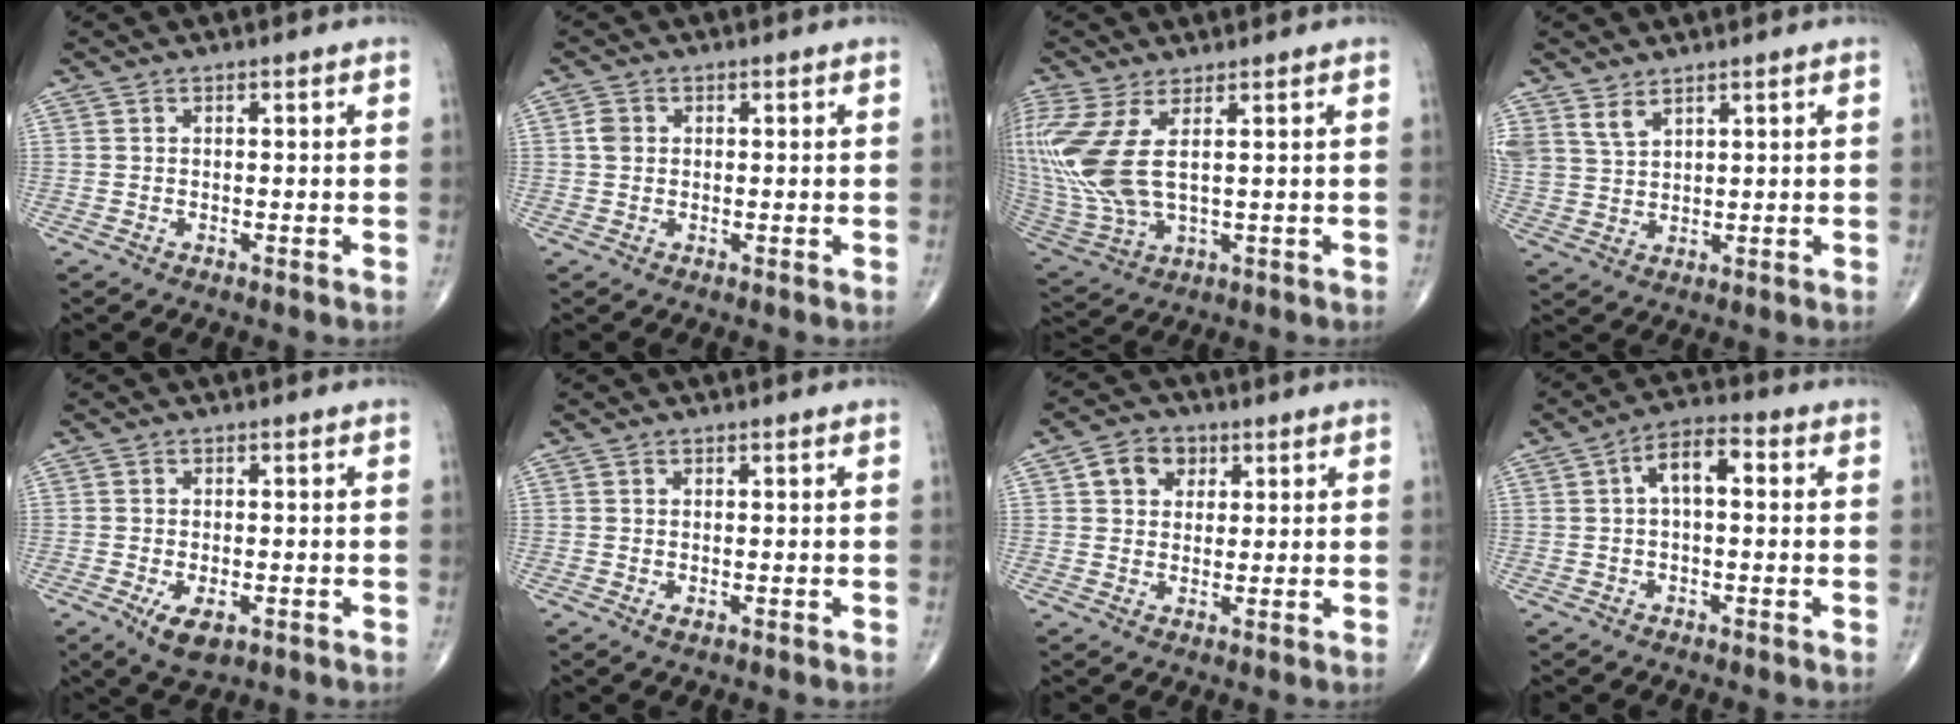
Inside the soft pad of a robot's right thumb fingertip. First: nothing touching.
{"total": 2.1, "force": [0.3, 1.8, 1.1], "torque": [-0.017, 0.004, 0.003]}
{"total": 15.3, "force": [3.3, 6.3, 13.5], "torque": [-0.343, -0.016, 0.080]}
{"total": 4.1, "force": [3.2, 1.8, 1.9], "torque": [-0.032, -0.018, 0.071]}
{"total": 5.2, "force": [-2.0, 2.6, 4.0], "torque": [-0.066, -0.006, -0.028]}
{"total": 0.9, "force": [-0.2, 0.6, 0.7], "torque": [-0.011, -0.002, -0.003]}
{"total": 5.7, "force": [2.0, 4.7, 2.7], "torque": [-0.017, 0.001, 0.030]}
{"total": 6.7, "force": [0.9, 3.2, 5.8], "torque": [-0.092, 0.026, 0.008]}